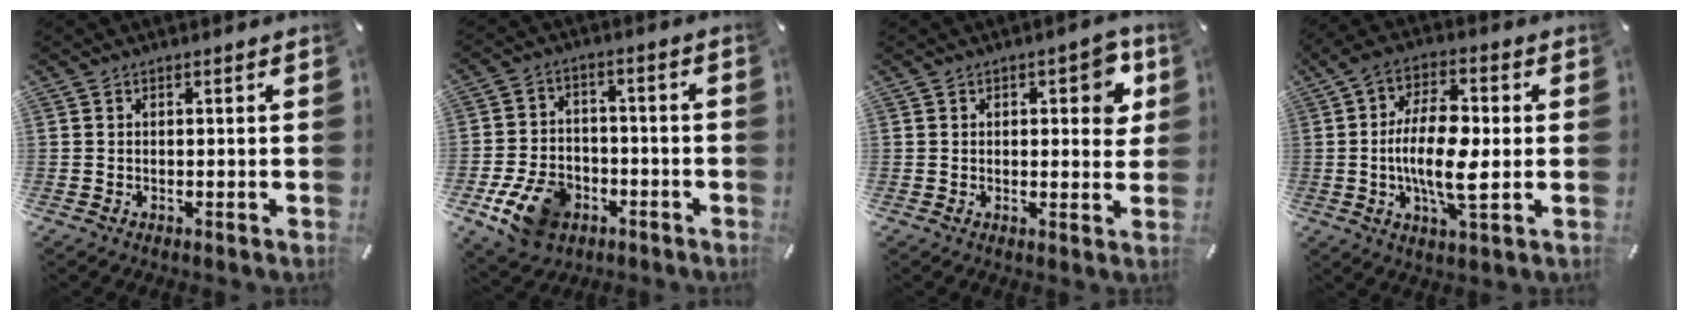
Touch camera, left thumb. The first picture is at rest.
{"total": 12.1, "force": [-5.4, 8.6, 6.5], "torque": [-0.121, 0.030, -0.094]}
{"total": 6.1, "force": [1.8, 3.3, 4.8], "torque": [-0.049, -0.004, 0.021]}
{"total": 14.2, "force": [-0.9, 5.9, 12.9], "torque": [-0.258, 0.001, -0.017]}